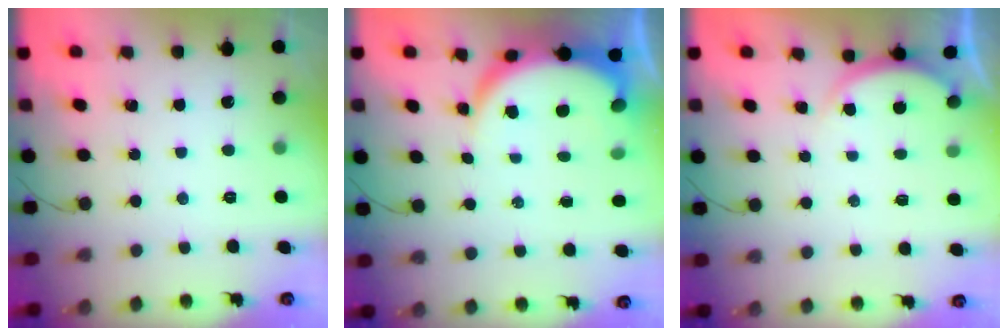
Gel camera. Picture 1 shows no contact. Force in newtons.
{"total": 8.1, "press": 8.0, "slide": 0.9}
{"total": 3.0, "press": 2.9, "slide": 0.5}